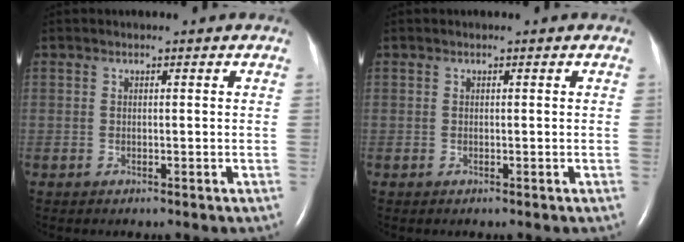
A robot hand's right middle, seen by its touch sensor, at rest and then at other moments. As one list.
[{"total": 0.0}]